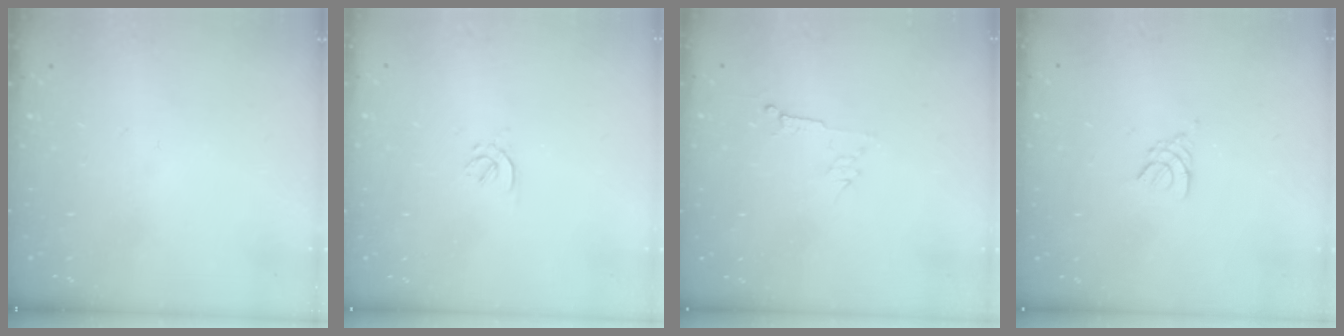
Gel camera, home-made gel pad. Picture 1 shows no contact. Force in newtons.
{"total": 1.7, "press": 1.6, "slide": 0.6}
{"total": 4.0, "press": 4.0, "slide": 0.7}
{"total": 2.4, "press": 2.3, "slide": 0.5}